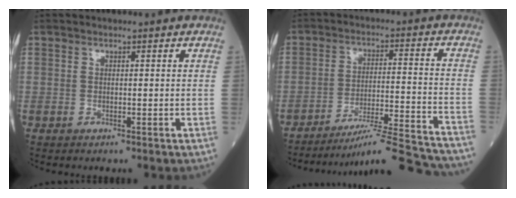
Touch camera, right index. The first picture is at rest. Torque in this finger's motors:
{"motor_torque": [0.26, -0.18, -0.06, 0.00]}